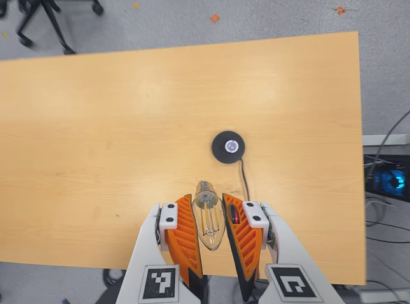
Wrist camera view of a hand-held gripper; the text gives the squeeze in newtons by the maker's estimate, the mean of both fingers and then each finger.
{"total": 12.3, "left": 13.5, "right": 11.1}